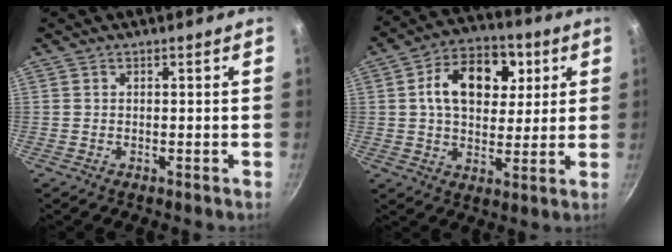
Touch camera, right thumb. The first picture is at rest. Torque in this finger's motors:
{"motor_torque": [0.16, 0.26, 0.98, 0.00, 0.39]}